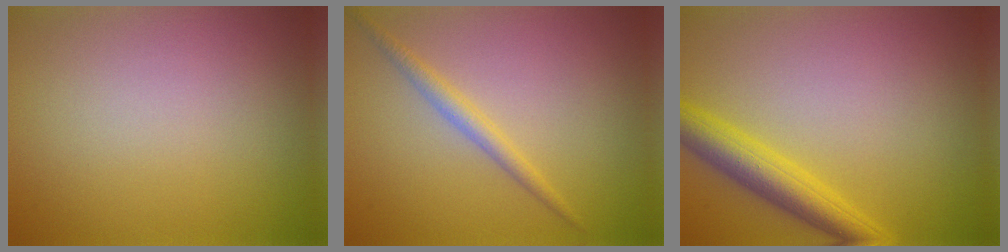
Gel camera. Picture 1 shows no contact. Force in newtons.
{"total": 1.8, "press": 1.8, "slide": 0.0}
{"total": 4.3, "press": 4.3, "slide": 0.2}